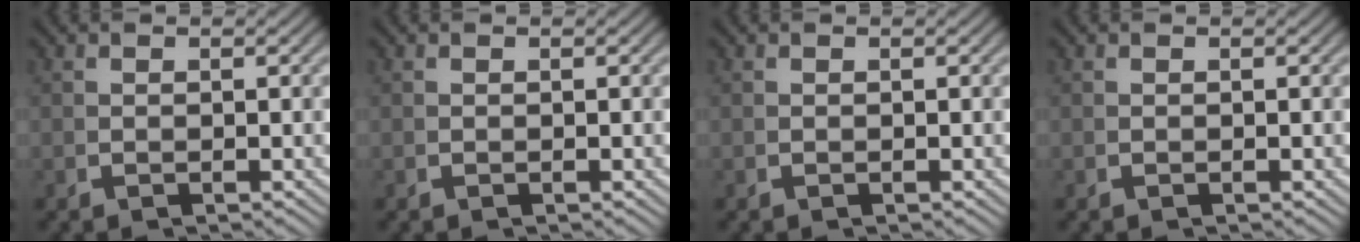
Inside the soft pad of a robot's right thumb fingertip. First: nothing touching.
{"total": 0.0}
{"total": 0.0}
{"total": 0.0}